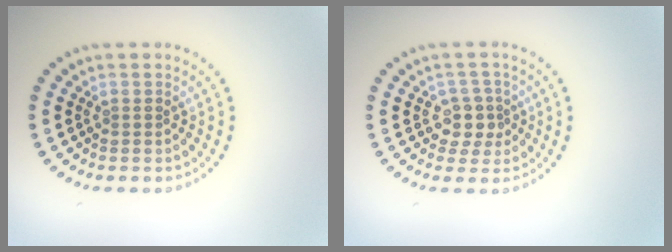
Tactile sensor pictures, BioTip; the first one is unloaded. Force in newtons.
{"total": 2.5, "press": 2.2, "slide": 1.2}